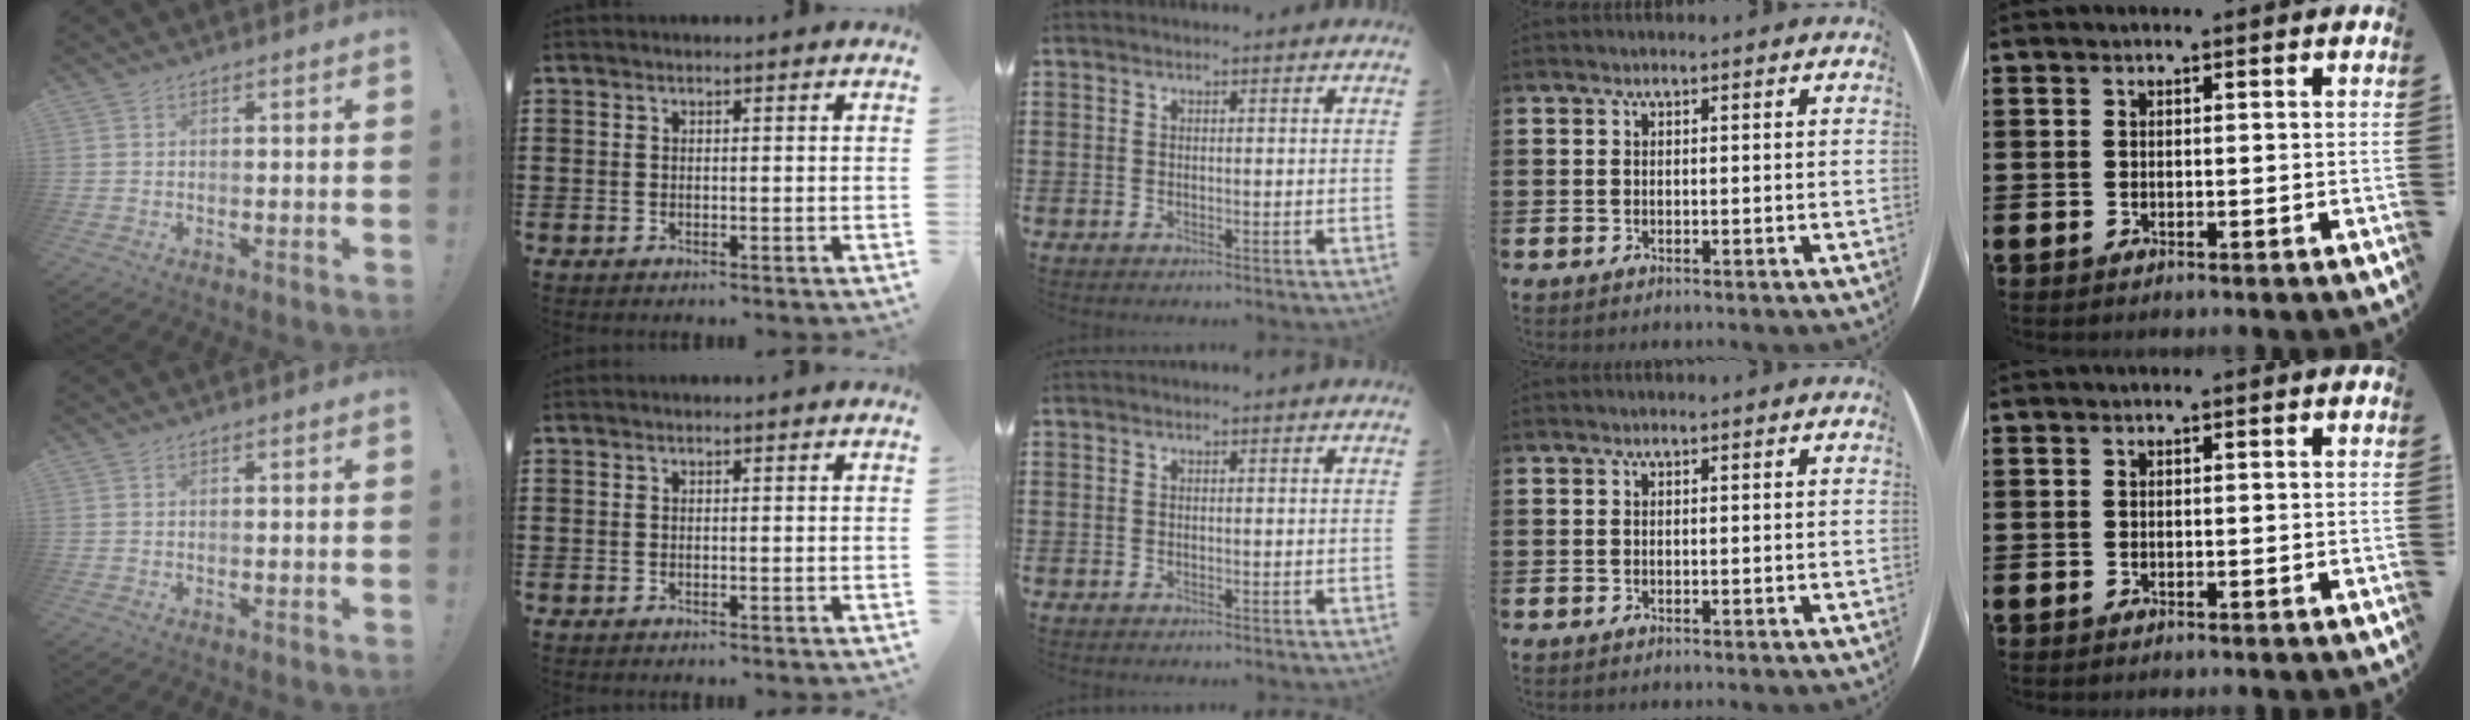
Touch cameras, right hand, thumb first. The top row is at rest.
{}